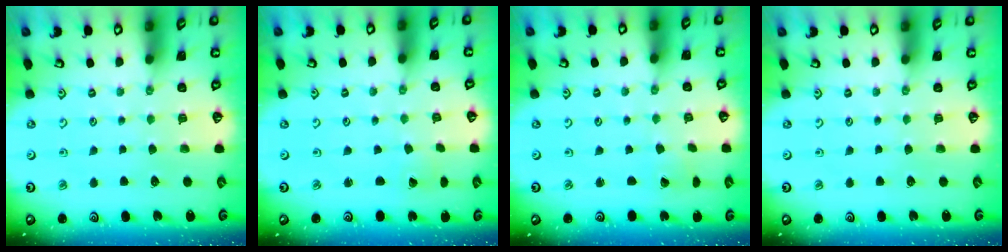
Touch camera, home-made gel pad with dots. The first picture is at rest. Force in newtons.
{"total": 0.0}
{"total": 1.2, "press": 1.2, "slide": 0.0}
{"total": 0.0}